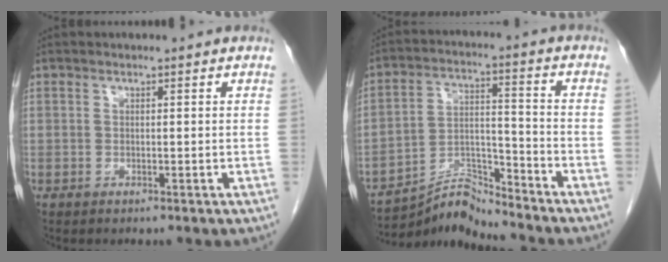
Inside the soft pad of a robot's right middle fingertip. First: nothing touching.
{"total": 8.2, "force": [-8.2, -0.8, 0.0], "torque": [-0.006, 0.025, -0.148]}